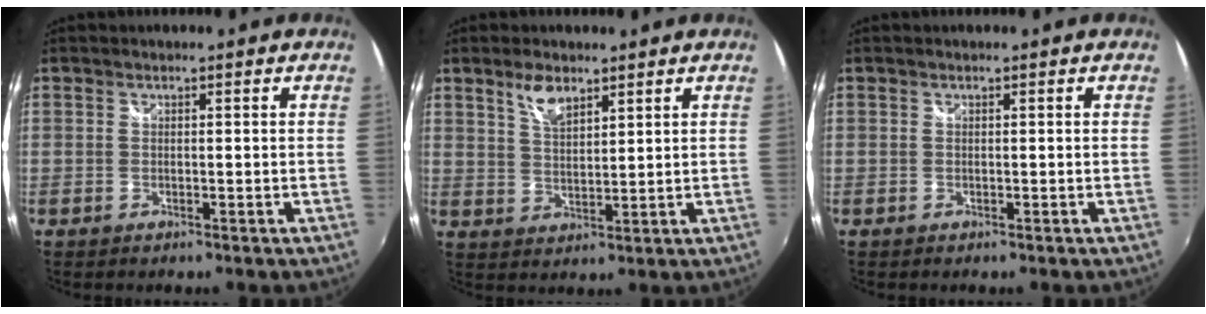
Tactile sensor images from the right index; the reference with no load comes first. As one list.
[{"total": 5.1, "force": [3.5, 2.0, 3.1], "torque": [-0.056, 0.003, 0.066]}, {"total": 0.0}]